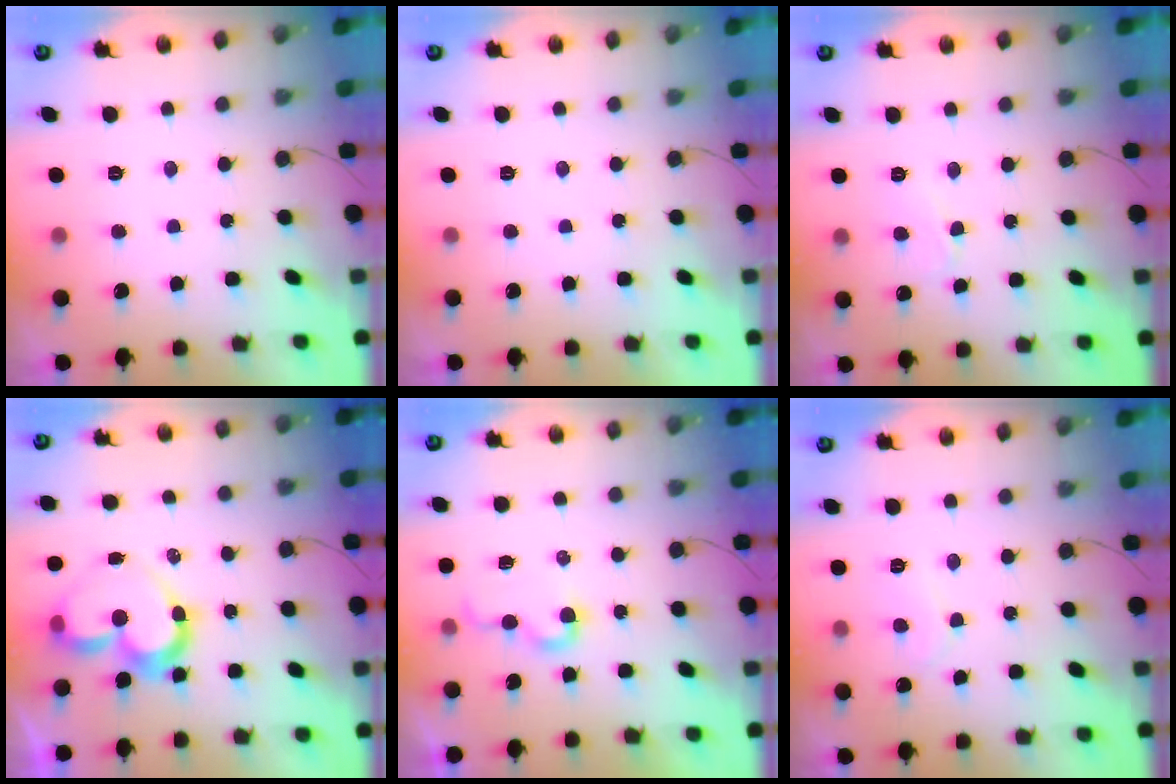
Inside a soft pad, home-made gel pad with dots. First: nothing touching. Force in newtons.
{"total": 1.8, "press": 1.8, "slide": 0.0}
{"total": 3.8, "press": 3.8, "slide": 0.6}
{"total": 10.9, "press": 10.9, "slide": 1.0}
{"total": 4.4, "press": 4.4, "slide": 0.5}
{"total": 5.7, "press": 5.7, "slide": 0.4}